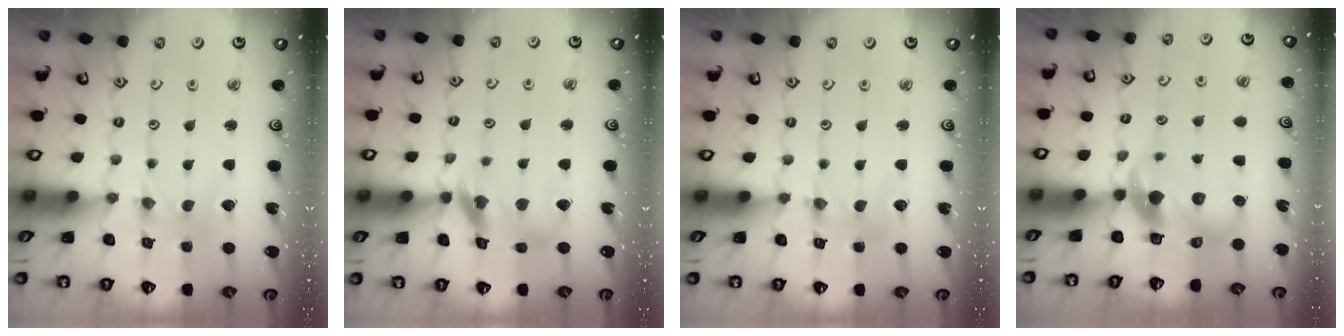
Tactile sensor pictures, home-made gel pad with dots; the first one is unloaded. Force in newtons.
{"total": 12.1, "press": 12.0, "slide": 1.4}
{"total": 1.3, "press": 1.3, "slide": 0.3}
{"total": 8.8, "press": 8.7, "slide": 1.4}